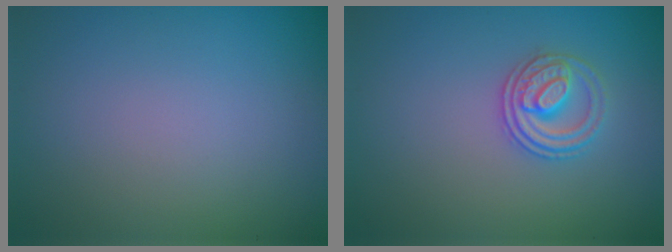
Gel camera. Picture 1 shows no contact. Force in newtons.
{"total": 2.8, "press": 2.6, "slide": 1.1}